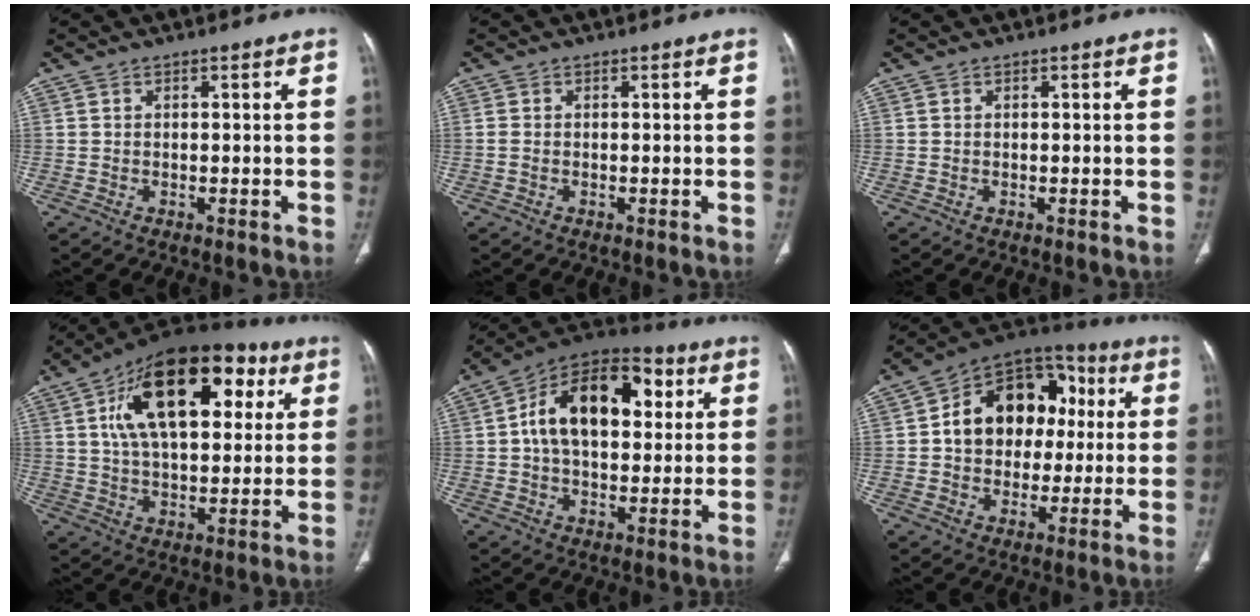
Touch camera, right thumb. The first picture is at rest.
{"total": 1.0, "force": [-0.1, 0.7, 0.8], "torque": [-0.026, 0.002, 0.000]}
{"total": 0.0}
{"total": 25.0, "force": [8.2, 13.1, 19.7], "torque": [-0.292, 0.011, 0.126]}
{"total": 19.9, "force": [4.3, 12.1, 15.2], "torque": [-0.213, 0.020, 0.059]}
{"total": 18.1, "force": [1.9, 13.7, 11.7], "torque": [-0.127, 0.032, 0.024]}